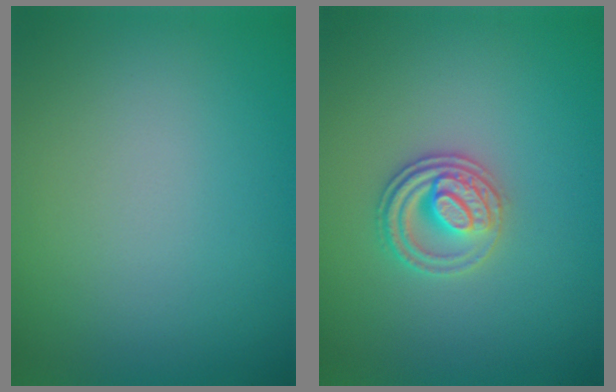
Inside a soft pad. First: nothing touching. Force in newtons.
{"total": 2.7, "press": 2.5, "slide": 0.9}